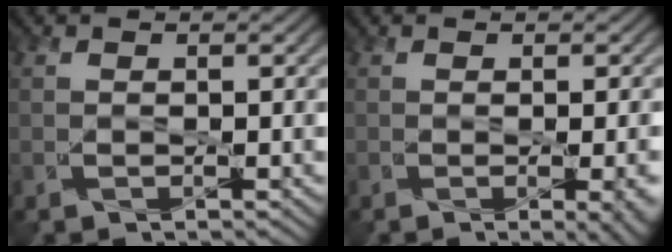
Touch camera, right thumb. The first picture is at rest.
{"total": 4.3, "force": [-1.0, 0.9, 4.0], "torque": [-0.050, -0.002, -0.004]}